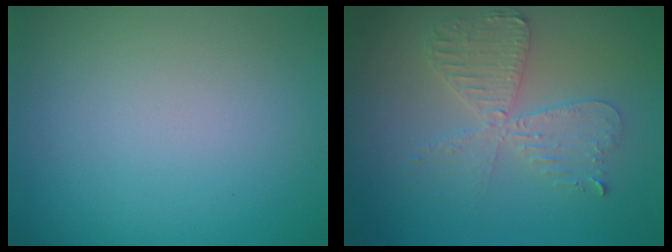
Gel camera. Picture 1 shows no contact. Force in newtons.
{"total": 4.1, "press": 3.6, "slide": 1.9}